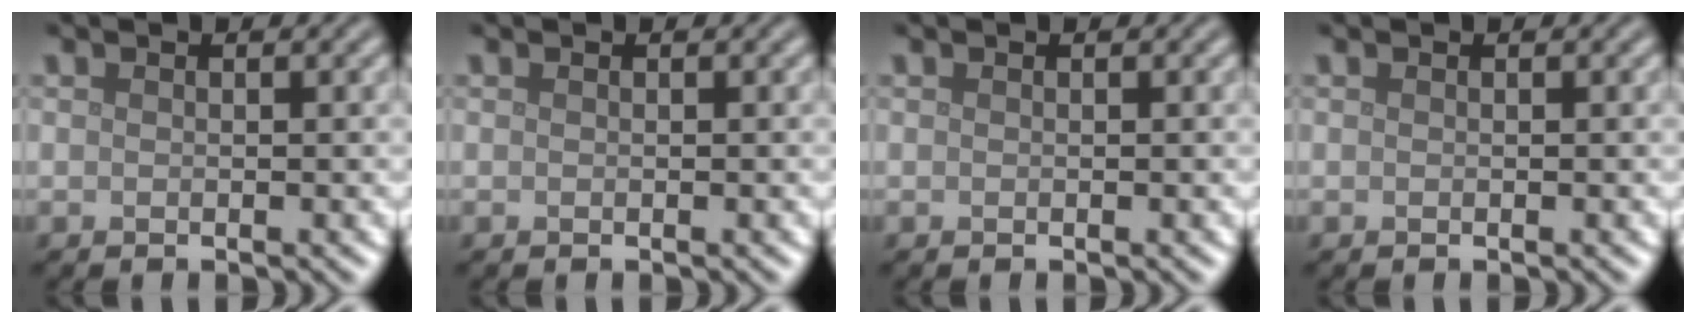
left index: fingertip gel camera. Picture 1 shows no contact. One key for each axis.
{"total": 0.0}
{"total": 0.0}
{"total": 0.0}